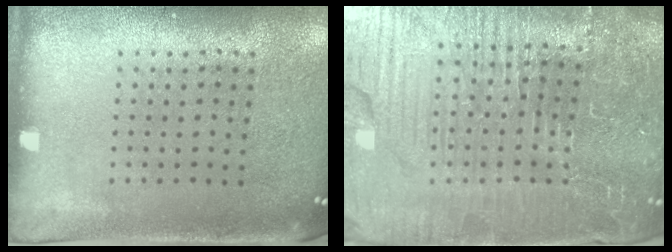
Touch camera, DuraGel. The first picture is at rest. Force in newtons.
{"total": 6.4, "press": 5.8, "slide": 2.6}